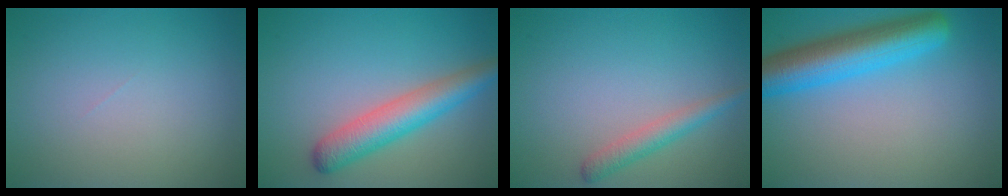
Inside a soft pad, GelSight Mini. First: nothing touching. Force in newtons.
{"total": 4.9, "press": 4.9, "slide": 0.2}
{"total": 2.2, "press": 2.2, "slide": 0.1}
{"total": 7.3, "press": 7.3, "slide": 0.2}